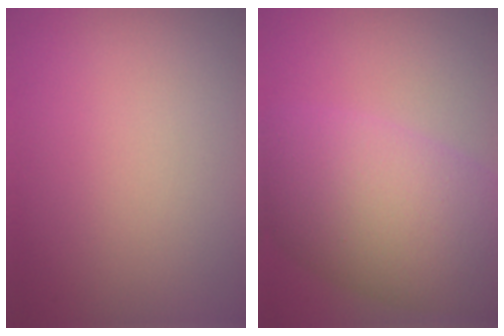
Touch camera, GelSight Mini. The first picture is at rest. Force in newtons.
{"total": 10.0, "press": 10.0, "slide": 0.3}